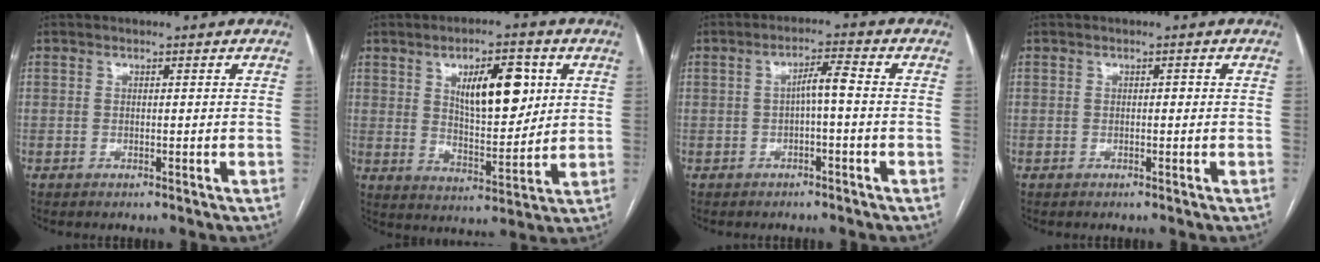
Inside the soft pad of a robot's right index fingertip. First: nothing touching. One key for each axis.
{"total": 11.4, "fx": 4.0, "fy": 4.2, "fz": 9.8, "tx": -0.153, "ty": 0.005, "tz": 0.072}
{"total": 3.3, "fx": -0.3, "fy": 0.4, "fz": 3.3, "tx": -0.054, "ty": 0.014, "tz": -0.004}
{"total": 0.6, "fx": 0.0, "fy": 0.3, "fz": 0.4, "tx": -0.005, "ty": 0.005, "tz": -0.001}